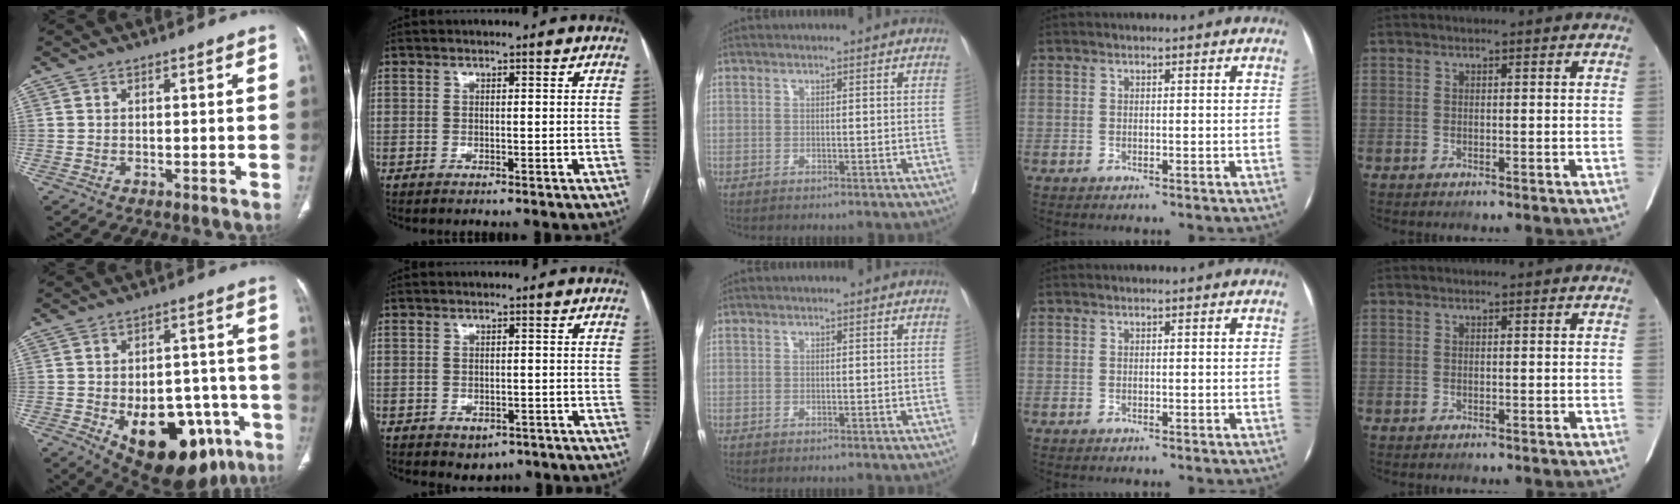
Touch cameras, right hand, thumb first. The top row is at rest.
{"thumb": {"total": 22.5, "force": [-9.1, 12.5, 16.2], "torque": [-0.188, 0.031, -0.107]}, "index": {"total": 3.0, "force": [-1.7, 2.2, 1.2], "torque": [-0.007, 0.002, -0.012]}}